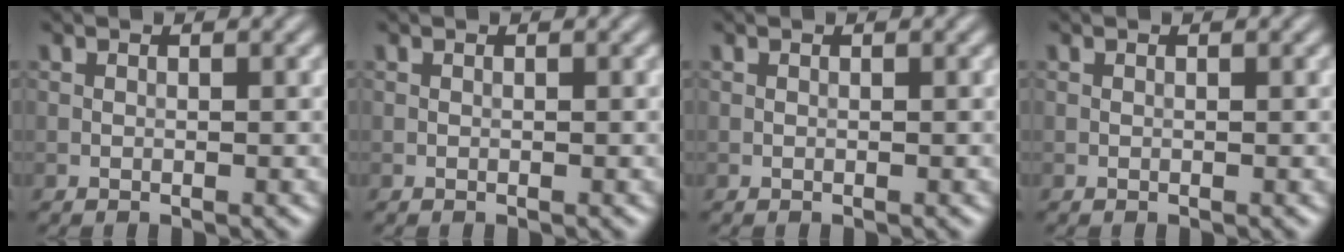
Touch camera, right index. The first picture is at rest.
{"total": 0.0}
{"total": 0.0}
{"total": 0.0}